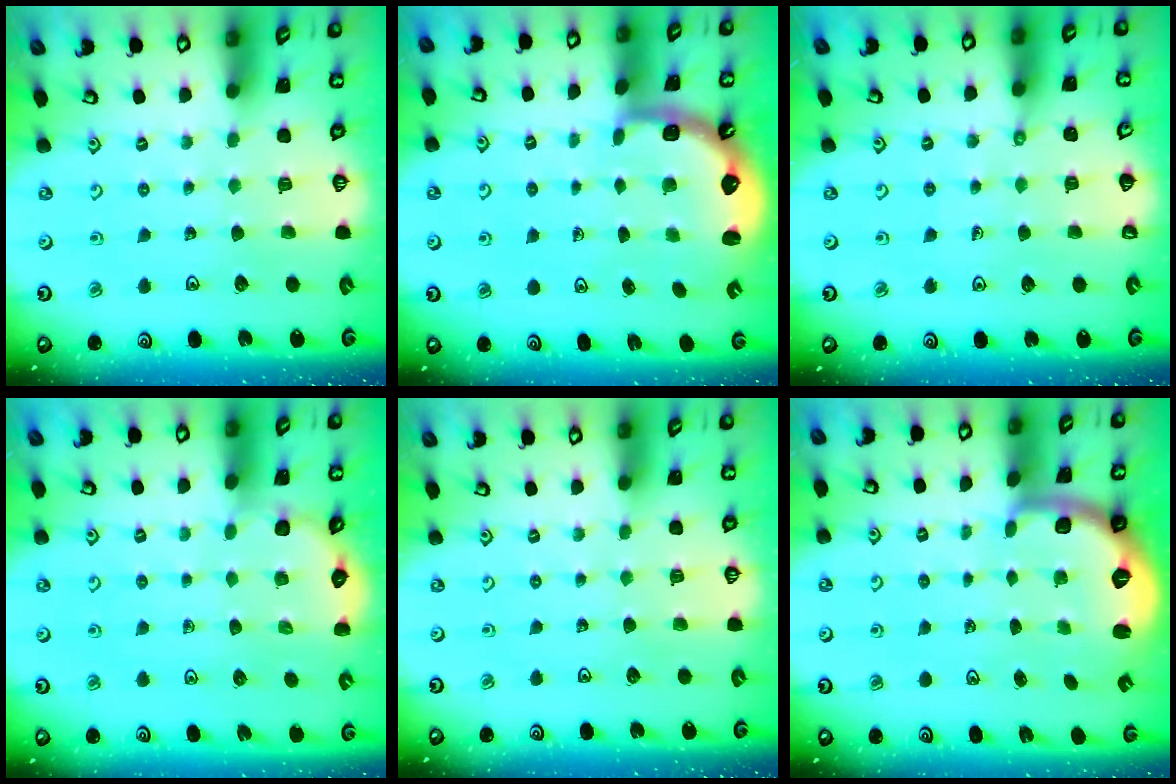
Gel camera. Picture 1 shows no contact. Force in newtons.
{"total": 2.8, "press": 2.5, "slide": 1.2}
{"total": 2.3, "press": 2.3, "slide": 0.5}
{"total": 2.9, "press": 2.8, "slide": 0.7}
{"total": 0.0}
{"total": 2.1, "press": 1.9, "slide": 1.0}